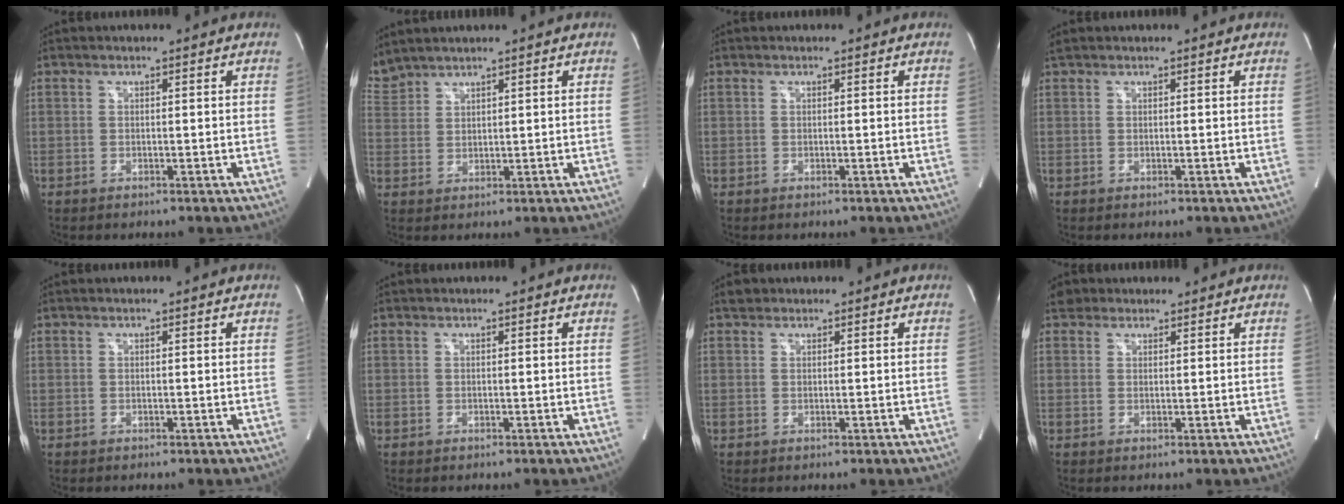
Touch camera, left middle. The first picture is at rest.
{"total": 4.0, "force": [4.0, 0.0, 0.5], "torque": [-0.032, 0.018, 0.094]}
{"total": 0.0}
{"total": 0.8, "force": [0.7, 0.1, 0.2], "torque": [-0.018, 0.016, 0.020]}
{"total": 0.0}
{"total": 0.0}
{"total": 1.3, "force": [1.0, 0.8, 0.1], "torque": [-0.001, 0.009, 0.014]}
{"total": 3.2, "force": [2.5, 2.0, 0.4], "torque": [-0.011, 0.026, 0.040]}